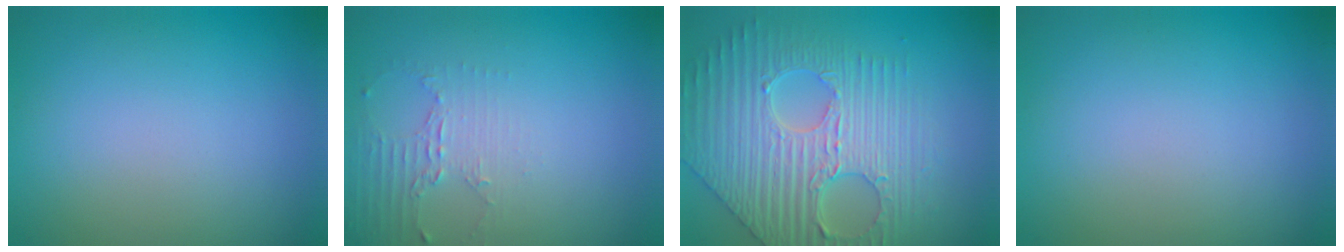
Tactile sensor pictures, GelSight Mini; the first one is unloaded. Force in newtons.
{"total": 2.0, "press": 1.5, "slide": 1.4}
{"total": 6.4, "press": 5.5, "slide": 3.3}
{"total": 0.0}